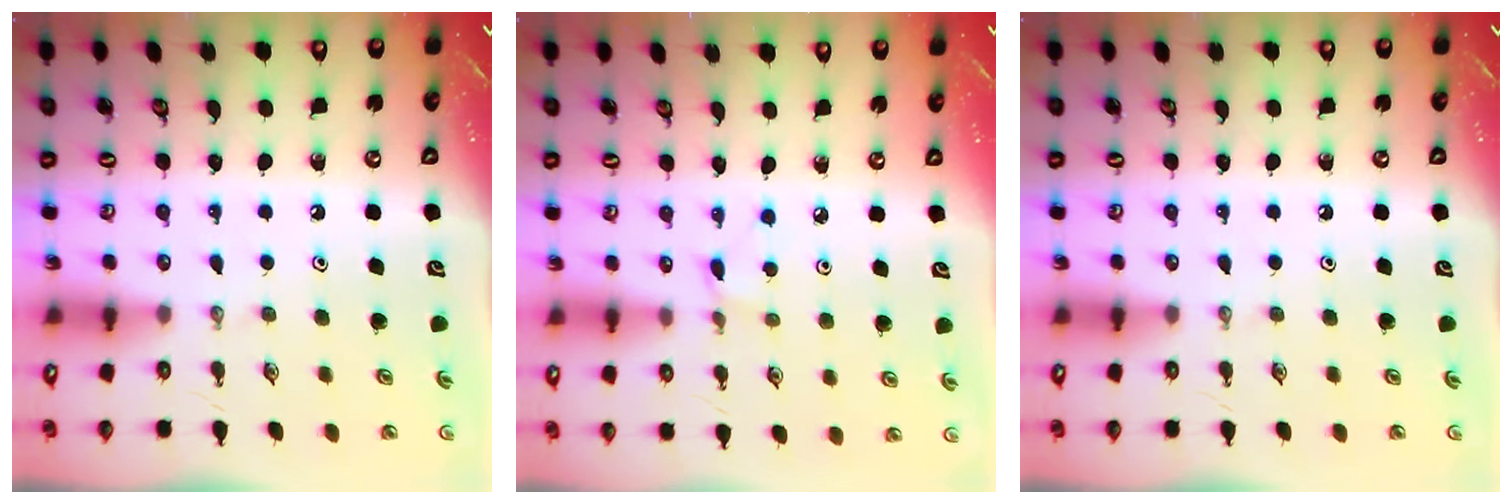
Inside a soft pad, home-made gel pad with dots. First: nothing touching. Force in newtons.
{"total": 1.5, "press": 1.5, "slide": 0.2}
{"total": 0.0}